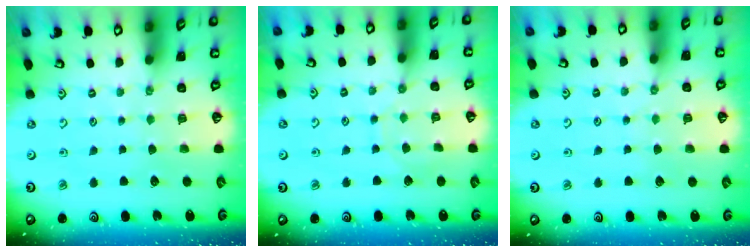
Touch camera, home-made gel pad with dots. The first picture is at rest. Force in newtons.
{"total": 6.9, "press": 6.9, "slide": 0.6}
{"total": 2.8, "press": 2.8, "slide": 0.5}